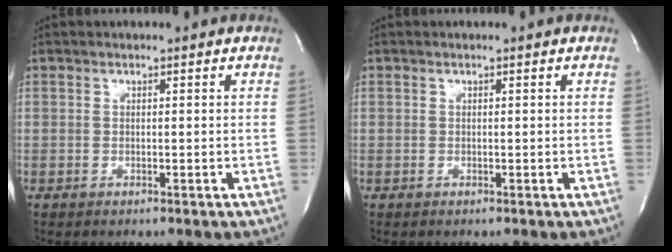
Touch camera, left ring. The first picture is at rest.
{"total": 0.0}